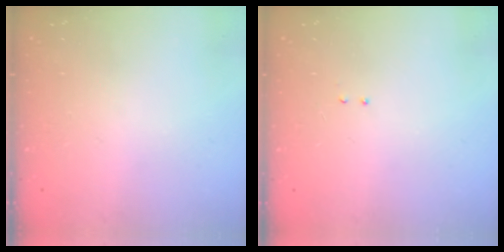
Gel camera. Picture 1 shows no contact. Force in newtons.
{"total": 2.1, "press": 2.0, "slide": 0.6}